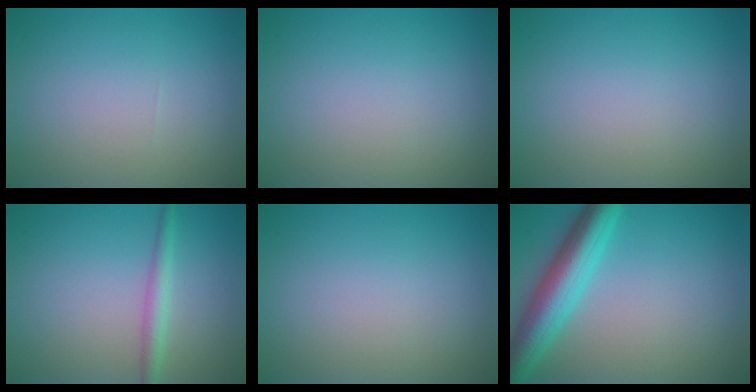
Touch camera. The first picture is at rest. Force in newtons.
{"total": 0.0}
{"total": 0.0}
{"total": 2.0, "press": 2.0, "slide": 0.0}
{"total": 0.0}
{"total": 6.3, "press": 6.3, "slide": 0.3}